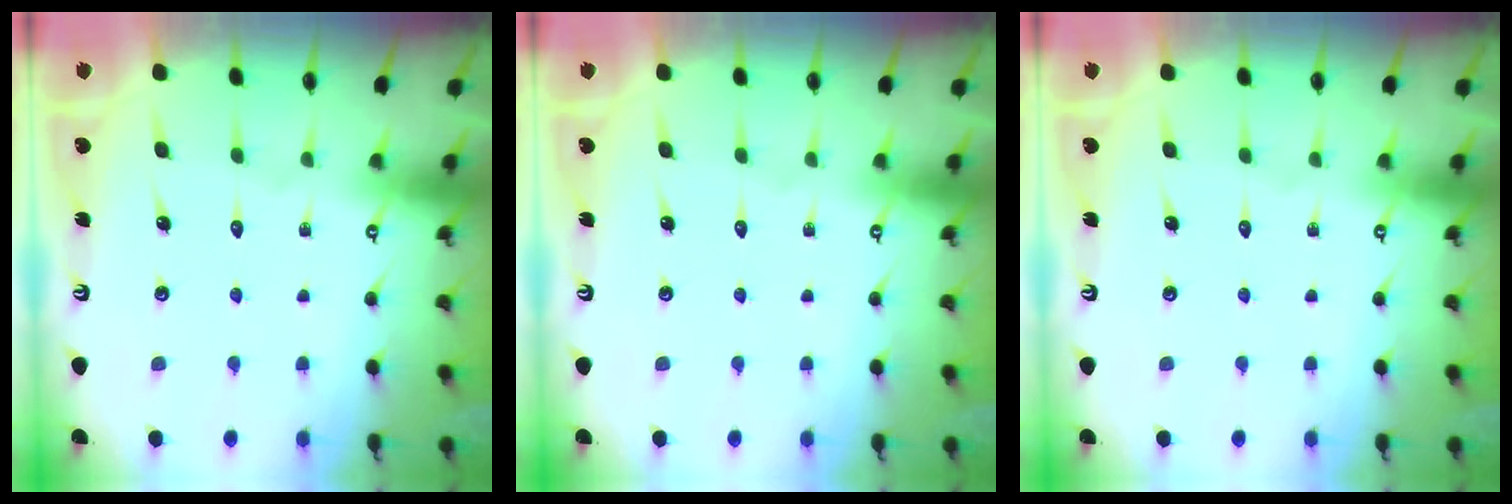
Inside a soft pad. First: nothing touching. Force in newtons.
{"total": 0.0}
{"total": 0.0}